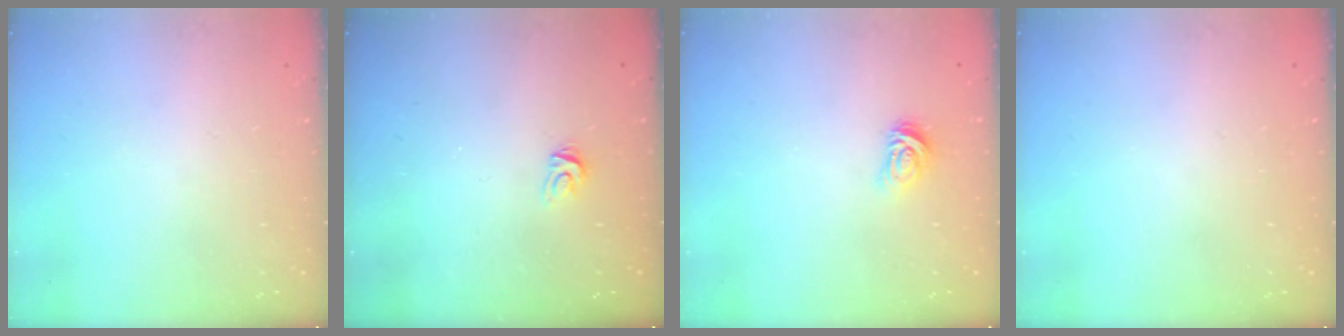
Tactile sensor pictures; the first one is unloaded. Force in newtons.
{"total": 4.3, "press": 4.3, "slide": 0.2}
{"total": 4.1, "press": 4.1, "slide": 0.6}
{"total": 0.0}